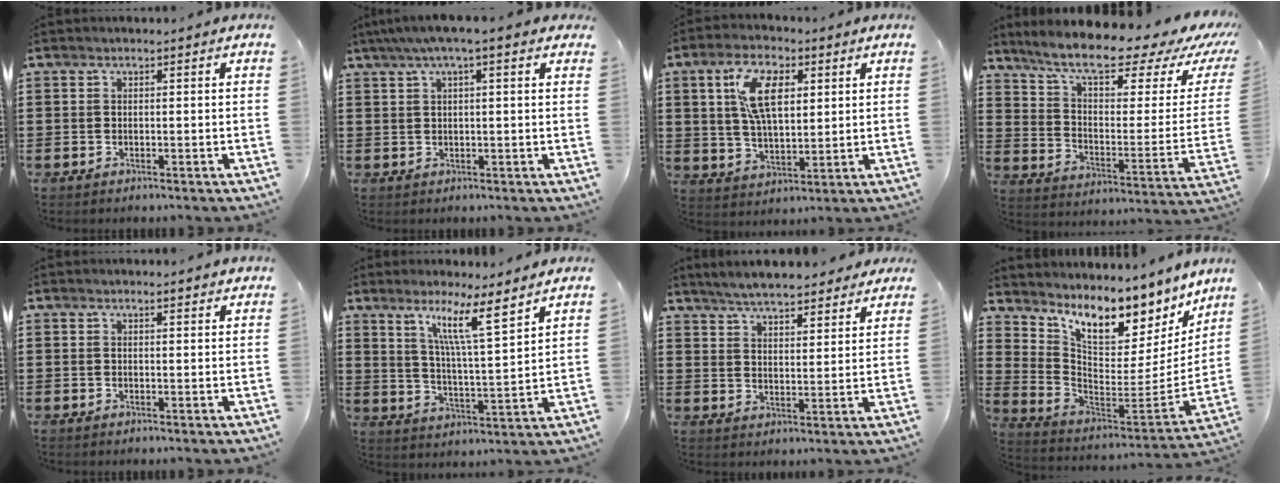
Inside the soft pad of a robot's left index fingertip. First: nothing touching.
{"total": 3.8, "force": [2.0, 0.4, 3.2], "torque": [-0.065, 0.009, 0.034]}
{"total": 9.7, "force": [3.6, 4.5, 7.8], "torque": [-0.162, 0.009, 0.061]}
{"total": 10.8, "force": [8.3, 2.2, 6.7], "torque": [-0.136, -0.056, 0.140]}
{"total": 1.3, "force": [1.1, 0.2, 0.7], "torque": [-0.015, 0.001, 0.021]}
{"total": 9.3, "force": [6.5, 0.5, 6.7], "torque": [-0.131, -0.031, 0.107]}
{"total": 5.7, "force": [5.4, 0.8, 1.3], "torque": [-0.047, -0.017, 0.099]}
{"total": 10.5, "force": [9.0, 2.6, 4.6], "torque": [-0.118, -0.071, 0.156]}